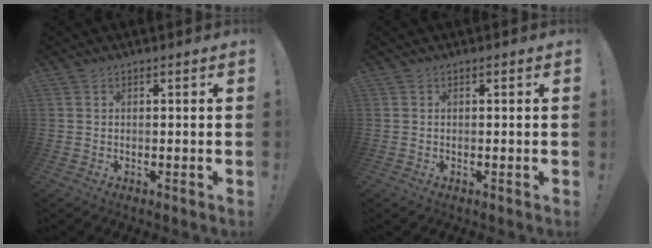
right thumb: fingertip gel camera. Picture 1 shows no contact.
{"total": 0.0}